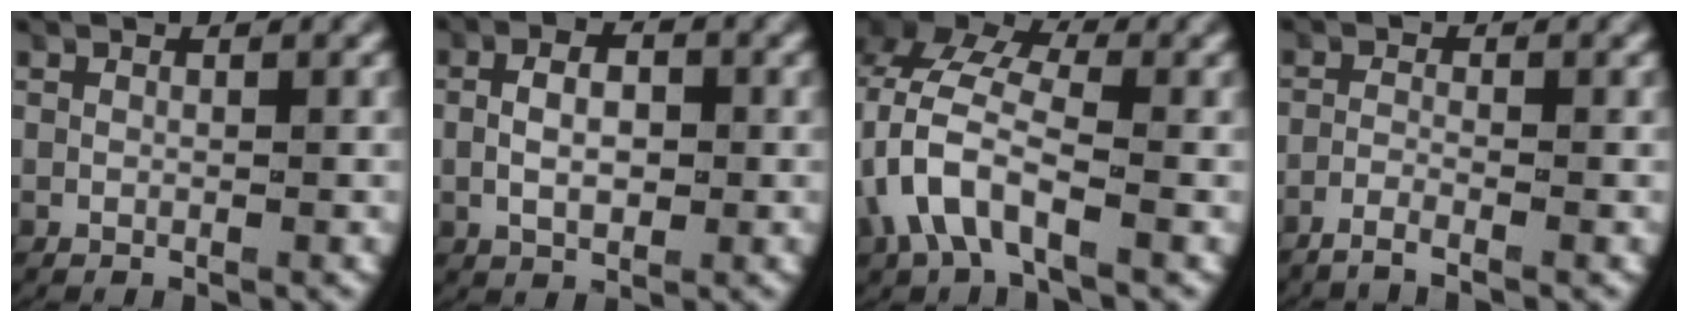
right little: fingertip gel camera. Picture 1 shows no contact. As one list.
[{"total": 3.9, "force": [0.0, 2.3, 3.1], "torque": [-0.047, -0.001, 0.002]}, {"total": 7.9, "force": [0.7, 5.3, 5.8], "torque": [-0.133, -0.005, 0.008]}, {"total": 2.8, "force": [-2.4, 0.4, 1.2], "torque": [-0.030, -0.005, -0.043]}]